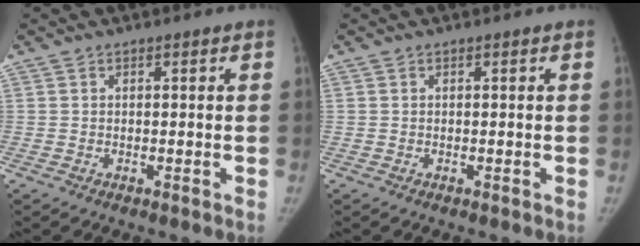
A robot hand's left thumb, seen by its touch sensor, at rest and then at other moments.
{"total": 0.0}